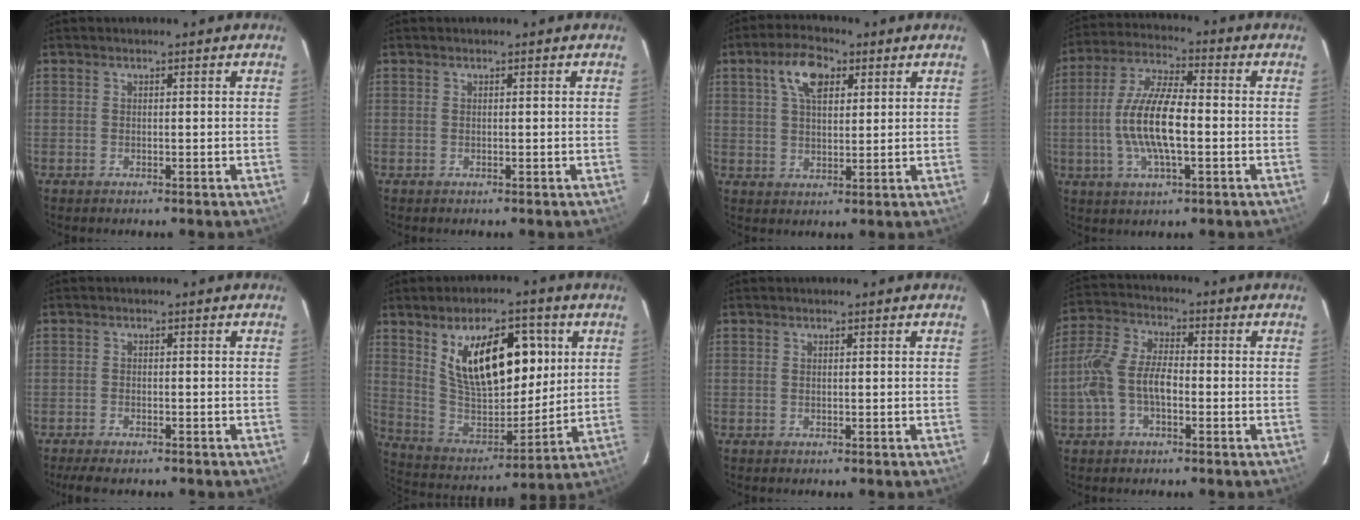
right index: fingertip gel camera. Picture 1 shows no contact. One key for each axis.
{"total": 0.0}
{"total": 7.5, "fx": 3.5, "fy": 3.7, "fz": 5.6, "tx": -0.100, "ty": 0.021, "tz": 0.062}
{"total": 12.4, "fx": -2.0, "fy": 3.8, "fz": 11.6, "tx": -0.236, "ty": 0.001, "tz": -0.038}
{"total": 5.1, "fx": -4.3, "fy": 1.5, "fz": 2.4, "tx": -0.068, "ty": -0.017, "tz": -0.068}
{"total": 19.7, "fx": 7.3, "fy": 9.8, "fz": 15.5, "tx": -0.261, "ty": 0.000, "tz": 0.143}
{"total": 0.0}
{"total": 9.0, "fx": -2.3, "fy": 4.6, "fz": 7.3, "tx": -0.163, "ty": 0.015, "tz": -0.045}